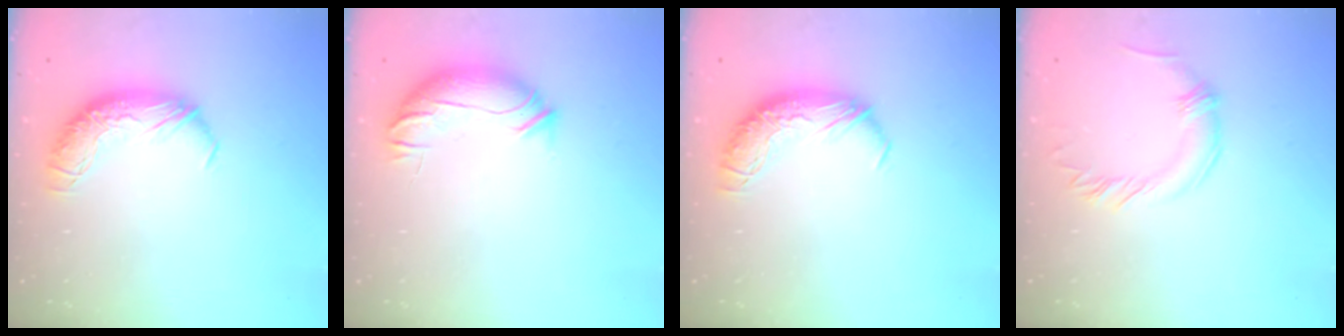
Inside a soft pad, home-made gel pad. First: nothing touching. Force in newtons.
{"total": 4.0, "press": 3.5, "slide": 1.9}
{"total": 0.0}
{"total": 0.8, "press": 0.8, "slide": 0.0}